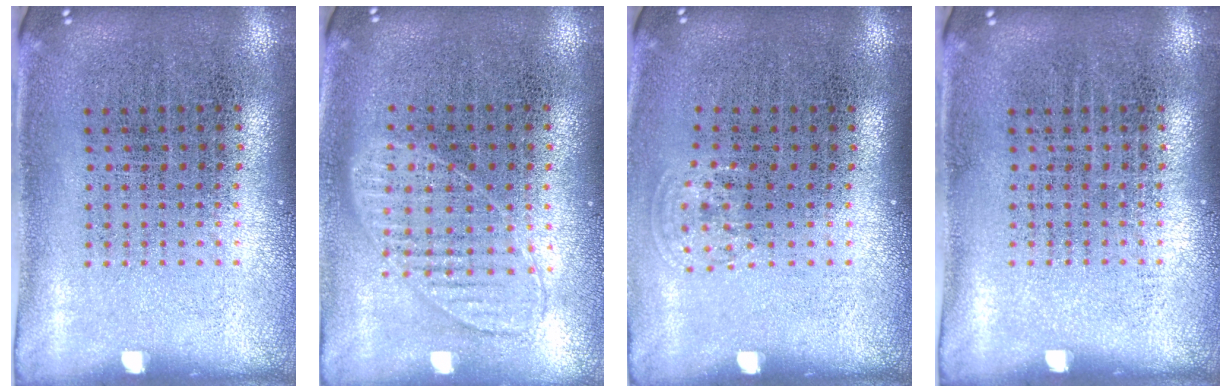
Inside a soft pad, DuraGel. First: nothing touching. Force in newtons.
{"total": 0.9, "press": 0.9, "slide": 0.2}
{"total": 0.8, "press": 0.6, "slide": 0.5}
{"total": 0.0}